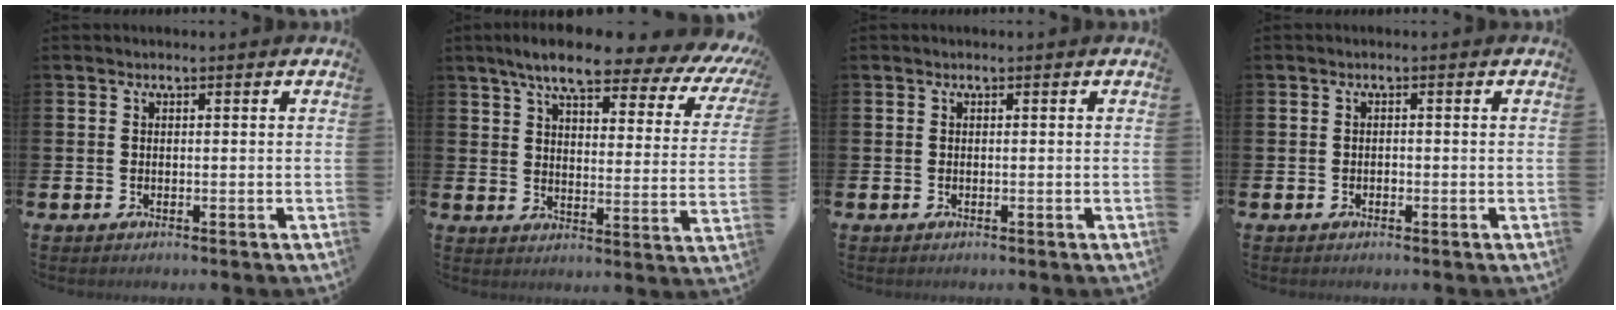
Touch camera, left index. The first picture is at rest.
{"total": 8.8, "force": [7.2, 1.5, 4.8], "torque": [-0.110, -0.042, 0.117]}
{"total": 0.0}
{"total": 0.7, "force": [-0.3, 0.5, 0.2], "torque": [-0.005, 0.002, -0.008]}